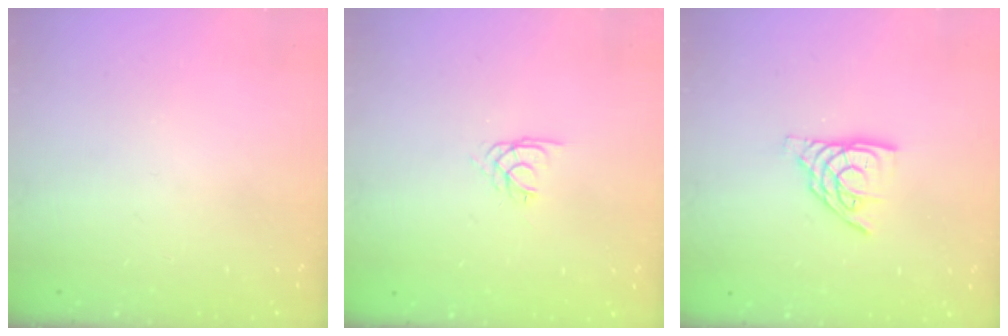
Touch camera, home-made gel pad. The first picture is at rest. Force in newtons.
{"total": 1.7, "press": 1.7, "slide": 0.1}
{"total": 9.8, "press": 9.8, "slide": 0.9}